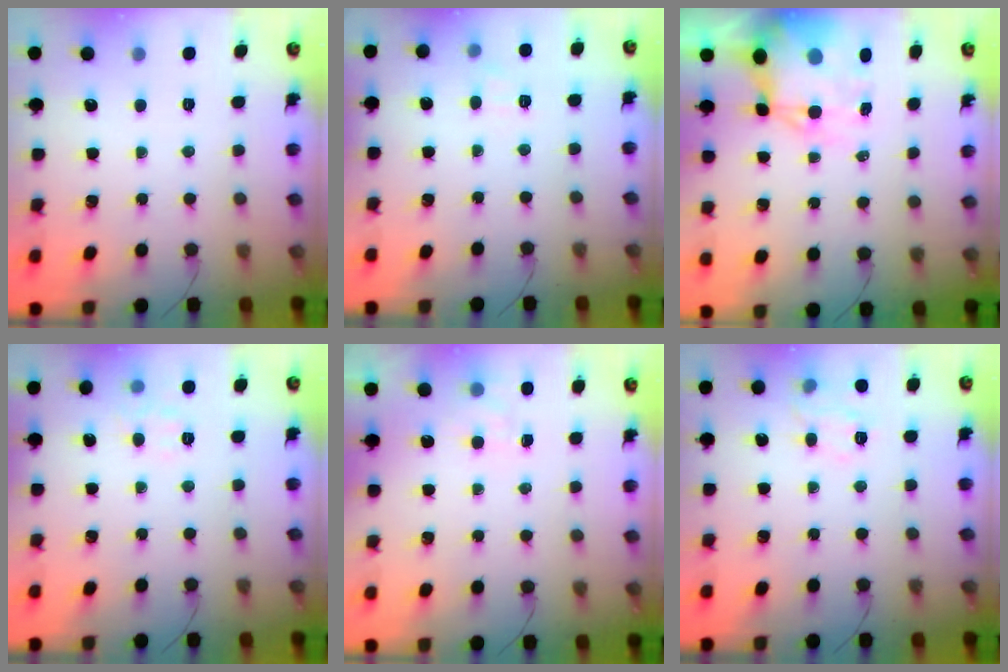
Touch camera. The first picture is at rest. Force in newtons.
{"total": 5.7, "press": 5.4, "slide": 1.6}
{"total": 11.1, "press": 10.7, "slide": 2.8}
{"total": 4.1, "press": 3.8, "slide": 1.6}
{"total": 4.4, "press": 4.2, "slide": 1.4}
{"total": 9.6, "press": 9.6, "slide": 0.4}